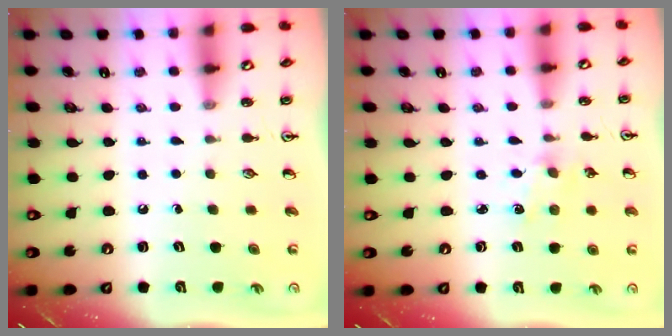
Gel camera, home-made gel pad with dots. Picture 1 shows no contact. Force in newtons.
{"total": 1.8, "press": 1.8, "slide": 0.4}